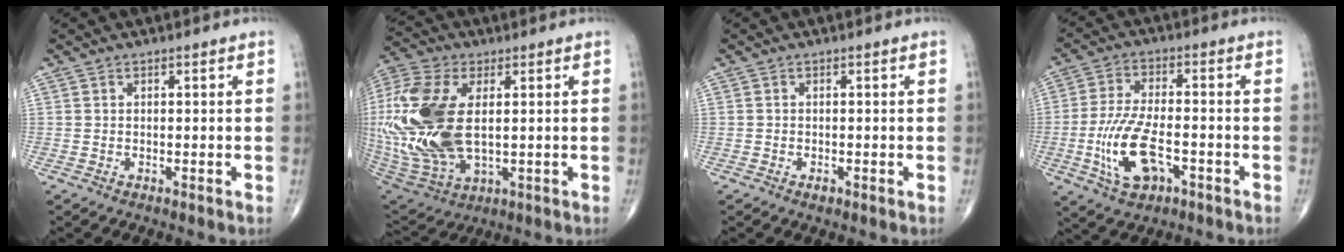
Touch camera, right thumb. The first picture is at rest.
{"total": 25.2, "force": [2.3, 13.8, 21.0], "torque": [-0.500, -0.016, 0.051]}
{"total": 0.9, "force": [-0.5, 0.5, 0.6], "torque": [-0.008, -0.001, -0.007]}
{"total": 11.7, "force": [-3.7, 5.4, 9.6], "torque": [-0.197, 0.013, -0.067]}